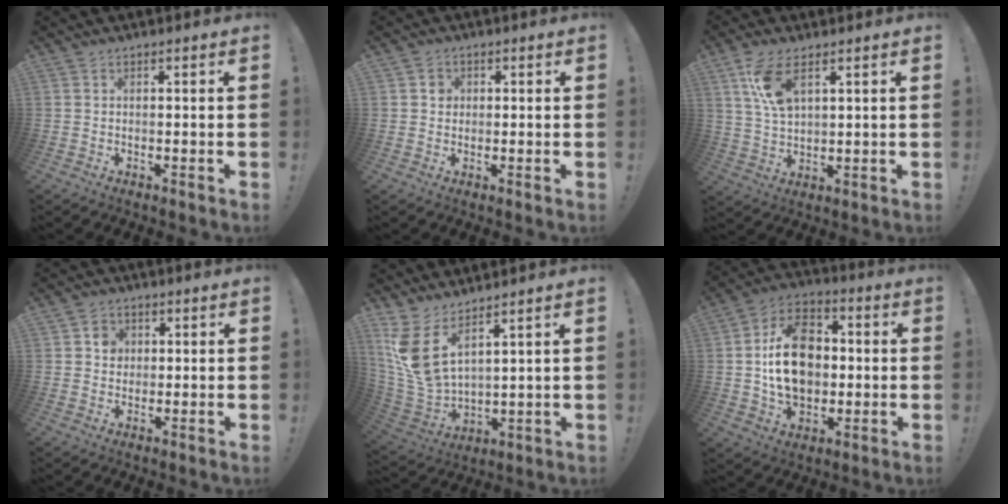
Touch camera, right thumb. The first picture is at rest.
{"total": 2.5, "force": [0.4, 2.4, 0.6], "torque": [0.005, -0.002, 0.003]}
{"total": 9.6, "force": [4.9, 4.5, 6.9], "torque": [-0.127, -0.018, 0.091]}
{"total": 4.3, "force": [0.6, 4.0, 1.4], "torque": [-0.015, 0.003, 0.010]}
{"total": 11.3, "force": [6.8, 4.8, 7.6], "torque": [-0.177, -0.065, 0.125]}
{"total": 17.5, "force": [0.6, 13.1, 11.6], "torque": [-0.180, 0.012, 0.014]}